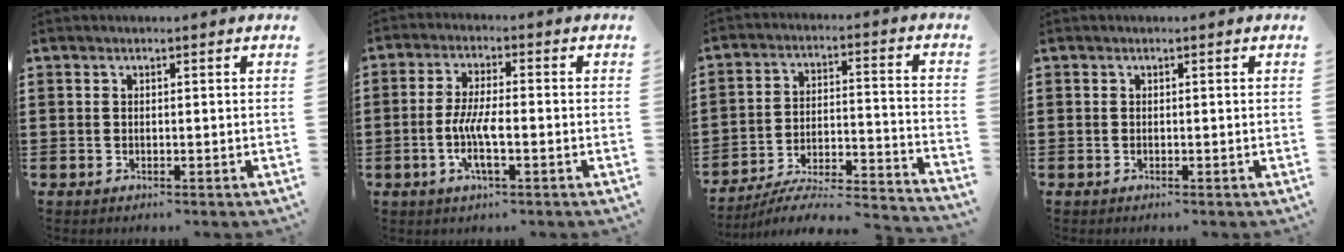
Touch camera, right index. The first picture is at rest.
{"total": 6.0, "force": [-1.6, 1.5, 5.6], "torque": [-0.124, -0.006, -0.037]}
{"total": 4.9, "force": [-4.4, 0.7, 2.1], "torque": [-0.035, -0.011, -0.087]}
{"total": 0.0}